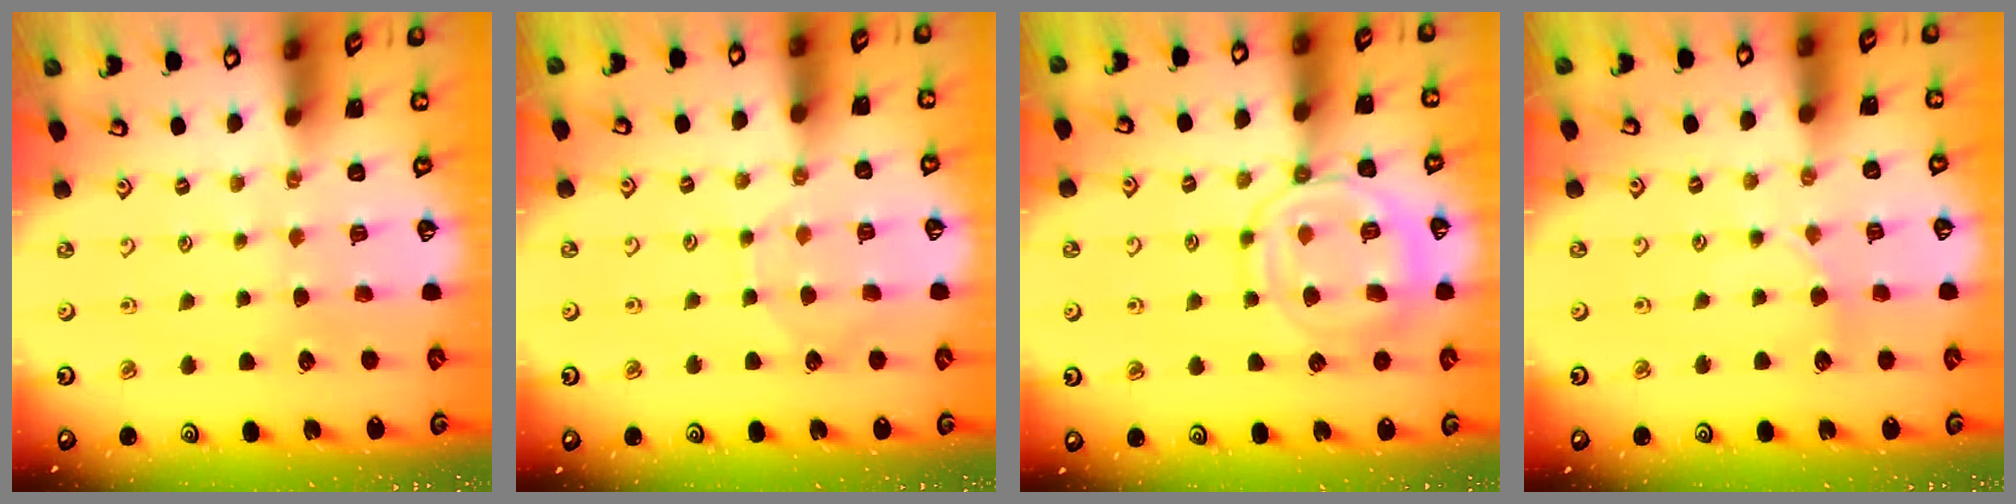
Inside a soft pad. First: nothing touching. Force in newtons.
{"total": 5.2, "press": 5.1, "slide": 0.6}
{"total": 13.7, "press": 13.7, "slide": 1.3}
{"total": 2.2, "press": 2.2, "slide": 0.3}